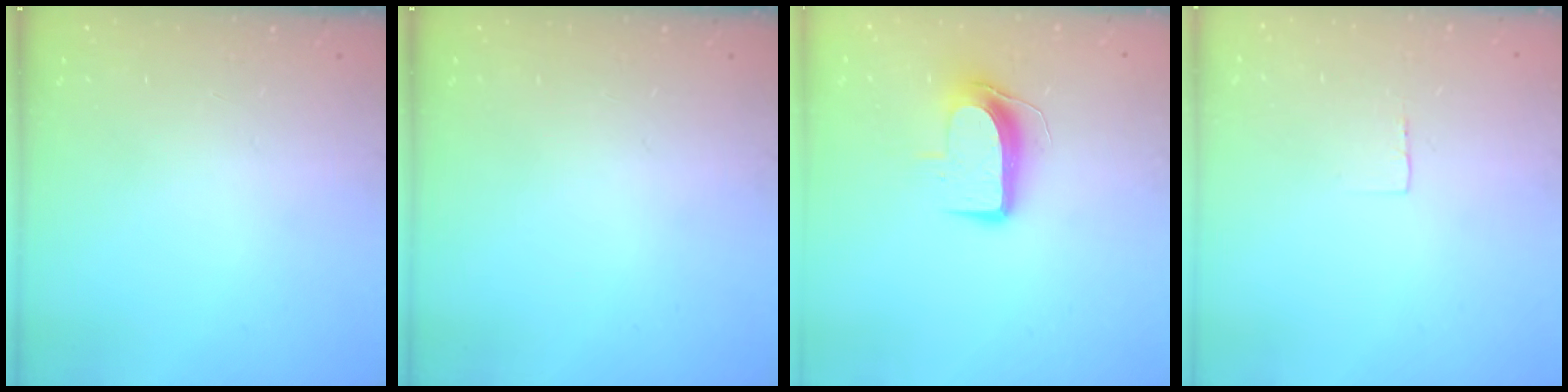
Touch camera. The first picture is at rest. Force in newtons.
{"total": 0.0}
{"total": 10.1, "press": 10.1, "slide": 0.9}
{"total": 2.3, "press": 2.3, "slide": 0.1}